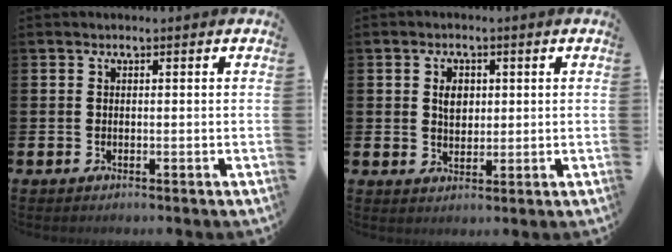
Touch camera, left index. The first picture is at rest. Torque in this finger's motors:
{"motor_torque": [0.76, -0.02, 0.11, 0.07]}